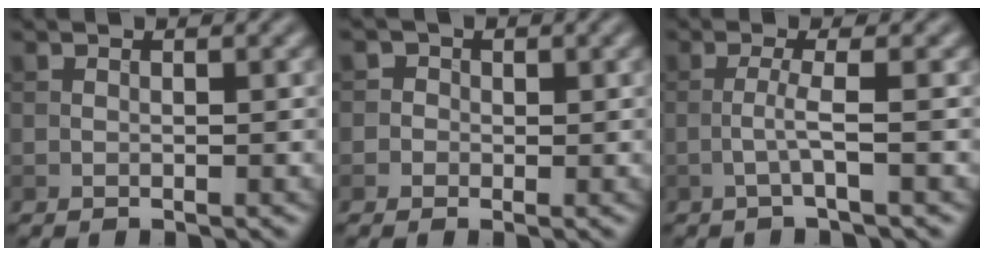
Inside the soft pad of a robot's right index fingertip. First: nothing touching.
{"total": 2.2, "force": [0.4, 2.1, 0.5], "torque": [0.018, 0.003, -0.010]}
{"total": 1.9, "force": [-0.6, 0.0, 1.8], "torque": [-0.038, 0.005, -0.017]}